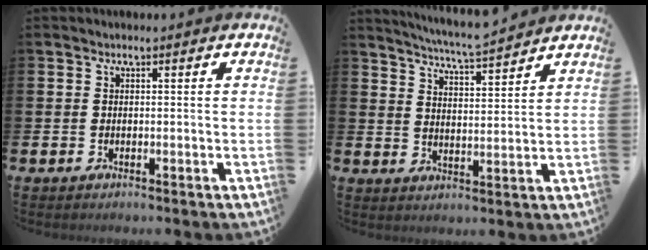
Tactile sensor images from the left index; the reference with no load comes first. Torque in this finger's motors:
{"motor_torque": [0.57, -0.55, 0.14, 0.11]}